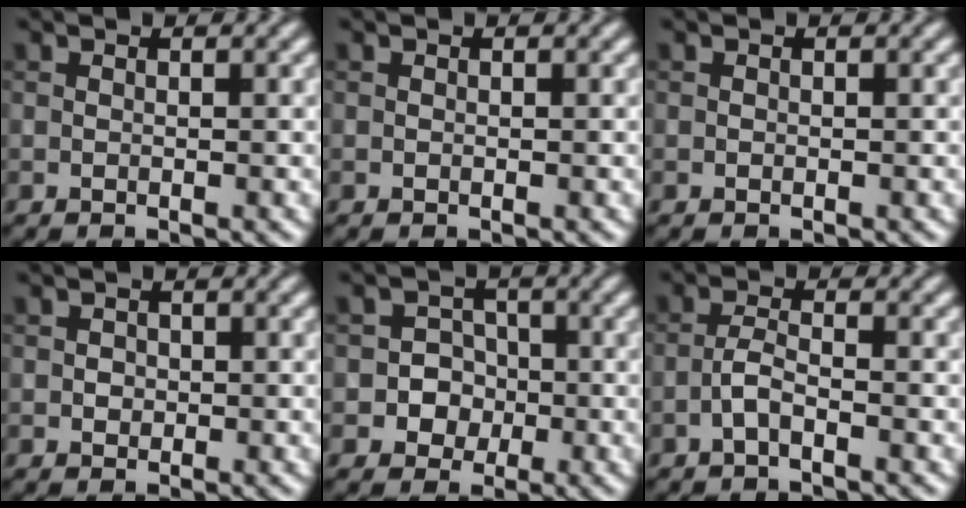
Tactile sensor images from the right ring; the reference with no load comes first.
{"total": 0.0}
{"total": 0.0}
{"total": 0.8, "force": [0.0, 0.7, 0.3], "torque": [-0.001, -0.001, -0.001]}
{"total": 3.1, "force": [-0.8, 2.9, 0.7], "torque": [0.015, 0.004, -0.032]}
{"total": 1.8, "force": [-1.0, 0.4, 1.5], "torque": [-0.033, 0.006, -0.026]}